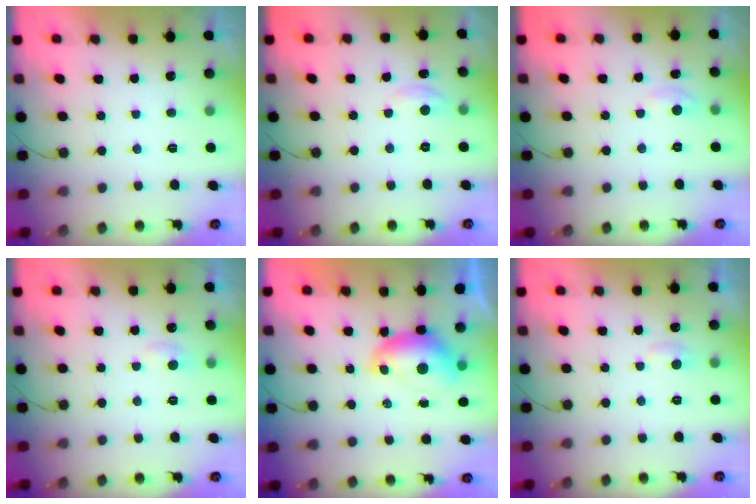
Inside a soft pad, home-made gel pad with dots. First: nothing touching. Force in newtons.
{"total": 2.7, "press": 2.7, "slide": 0.3}
{"total": 3.0, "press": 3.0, "slide": 0.4}
{"total": 4.5, "press": 4.5, "slide": 0.6}
{"total": 7.5, "press": 7.5, "slide": 0.9}
{"total": 3.9, "press": 3.8, "slide": 0.4}